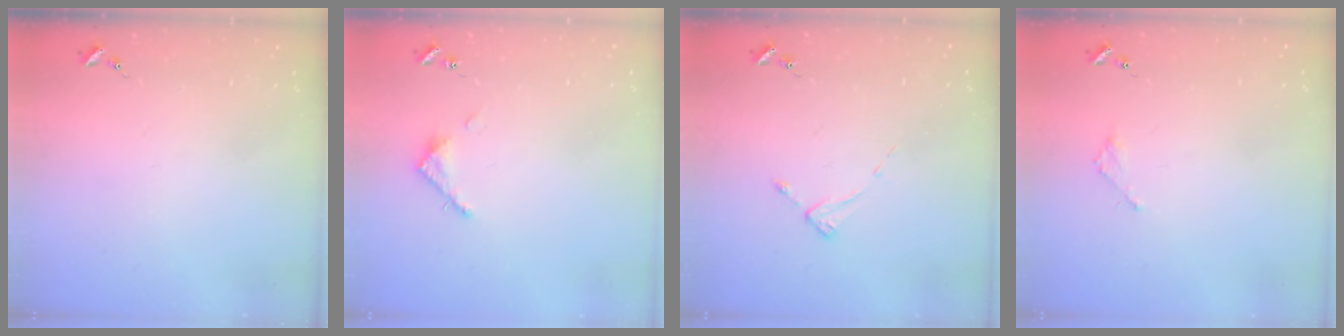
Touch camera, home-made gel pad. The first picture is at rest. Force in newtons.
{"total": 3.5, "press": 3.5, "slide": 0.3}
{"total": 2.6, "press": 2.6, "slide": 0.2}
{"total": 2.1, "press": 2.1, "slide": 0.2}